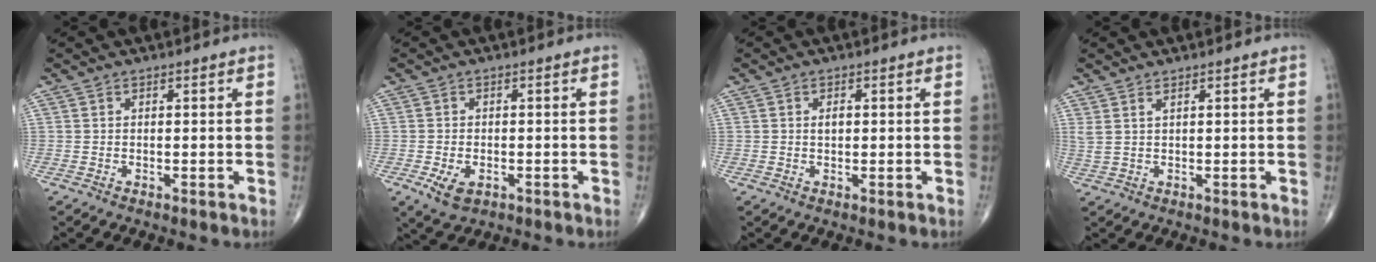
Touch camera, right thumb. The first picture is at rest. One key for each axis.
{"total": 4.6, "fx": -1.7, "fy": 2.8, "fz": 3.2, "tx": -0.056, "ty": -0.002, "tz": -0.023}
{"total": 1.5, "fx": 0.2, "fy": 0.9, "fz": 1.2, "tx": -0.017, "ty": 0.001, "tz": 0.002}
{"total": 2.4, "fx": 1.3, "fy": 0.7, "fz": 1.9, "tx": -0.053, "ty": 0.002, "tz": 0.035}